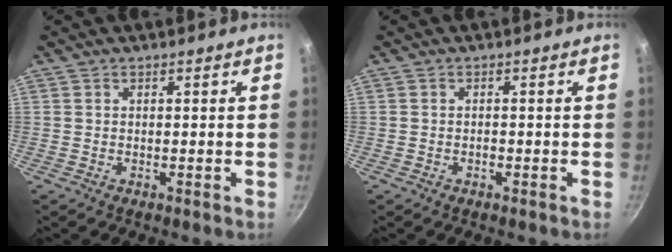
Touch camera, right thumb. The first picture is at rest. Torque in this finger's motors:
{"motor_torque": [0.39, 0.24, -0.27, -0.05, -0.02]}